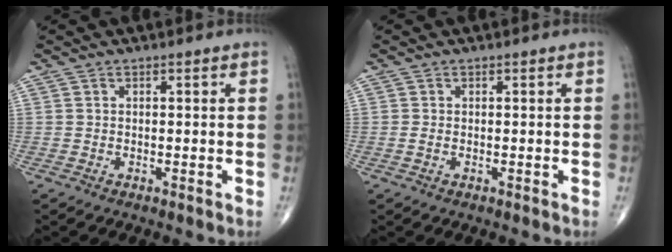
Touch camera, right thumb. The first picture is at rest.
{"total": 0.6, "force": [-0.1, 0.3, 0.5], "torque": [-0.011, 0.002, -0.002]}